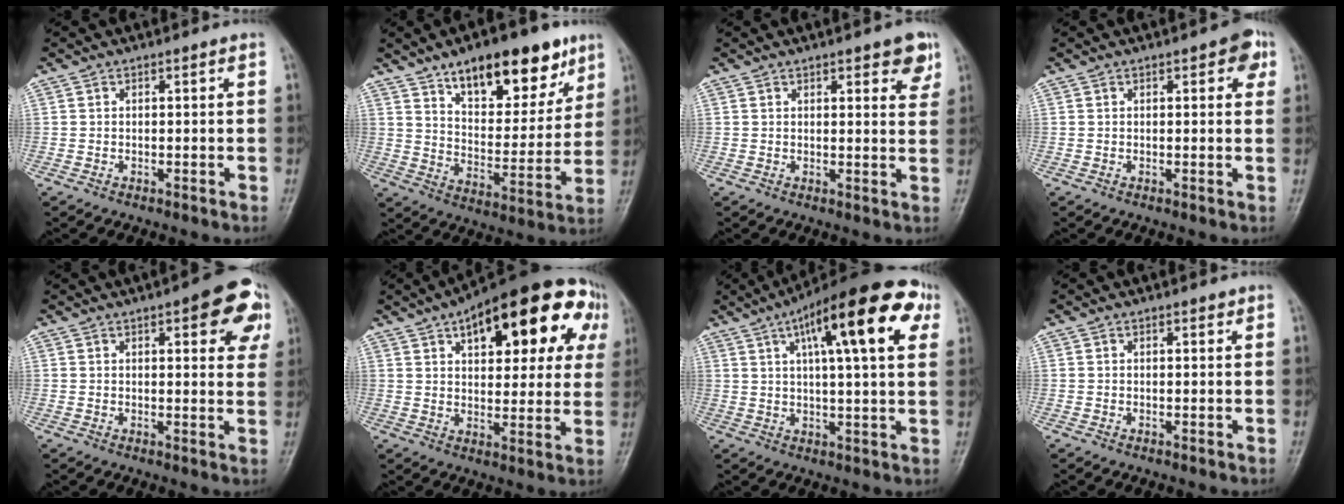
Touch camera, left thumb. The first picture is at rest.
{"total": 19.5, "force": [12.0, 8.7, 12.7], "torque": [-0.135, -0.055, 0.191]}
{"total": 6.0, "force": [3.4, 2.2, 4.4], "torque": [-0.032, -0.015, 0.038]}
{"total": 4.0, "force": [1.7, 1.8, 3.2], "torque": [-0.020, 0.000, 0.011]}
{"total": 11.2, "force": [5.0, 4.1, 9.1], "torque": [-0.068, -0.010, 0.051]}
{"total": 24.9, "force": [10.2, 11.6, 19.5], "torque": [-0.236, 0.016, 0.137]}
{"total": 20.8, "force": [8.4, 5.8, 18.0], "torque": [-0.250, 0.014, 0.118]}
{"total": 1.0, "force": [0.7, 0.4, 0.6], "torque": [-0.005, -0.002, 0.008]}